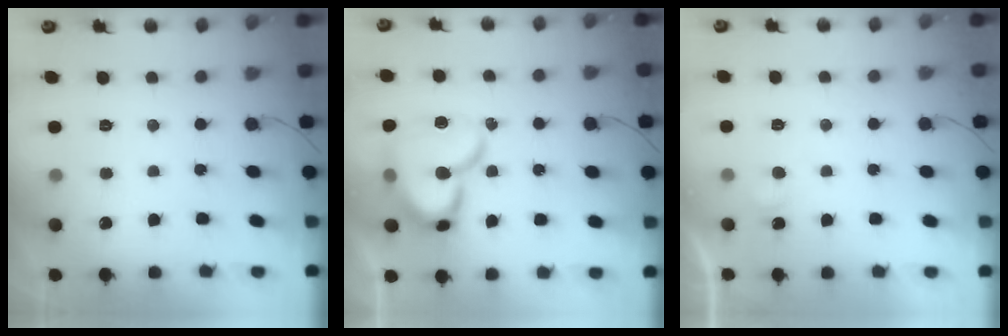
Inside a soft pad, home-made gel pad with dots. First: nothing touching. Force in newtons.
{"total": 18.0, "press": 17.9, "slide": 2.0}
{"total": 4.8, "press": 4.8, "slide": 0.4}